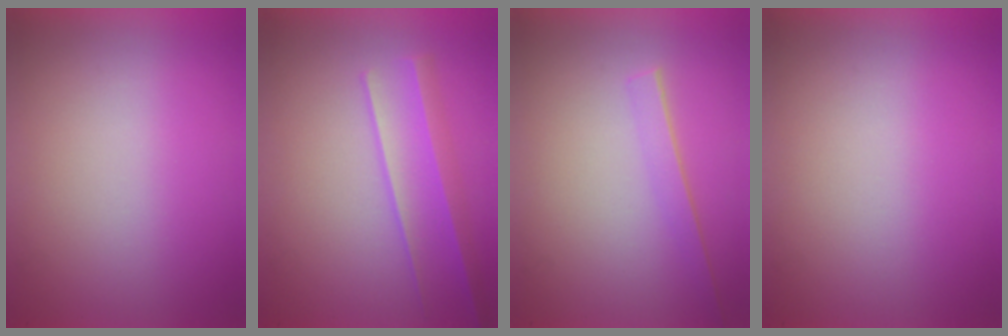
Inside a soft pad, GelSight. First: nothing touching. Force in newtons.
{"total": 2.2}
{"total": 1.5}
{"total": 0.0}